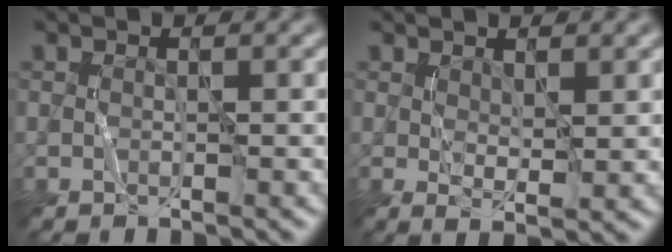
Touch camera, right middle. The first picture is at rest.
{"total": 2.1, "force": [0.8, 0.7, 1.8], "torque": [-0.038, -0.011, 0.022]}